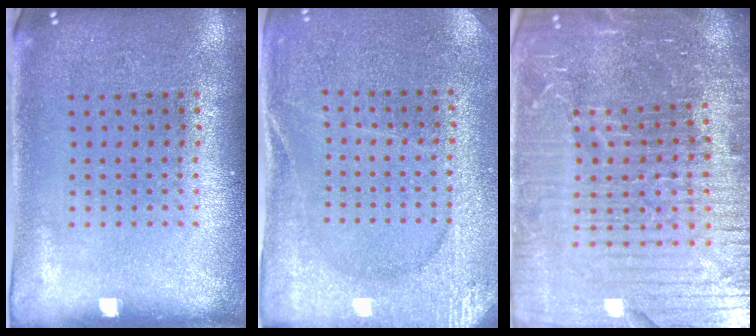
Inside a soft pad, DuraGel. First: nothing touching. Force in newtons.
{"total": 2.7, "press": 2.7, "slide": 0.3}
{"total": 6.8, "press": 5.9, "slide": 3.3}